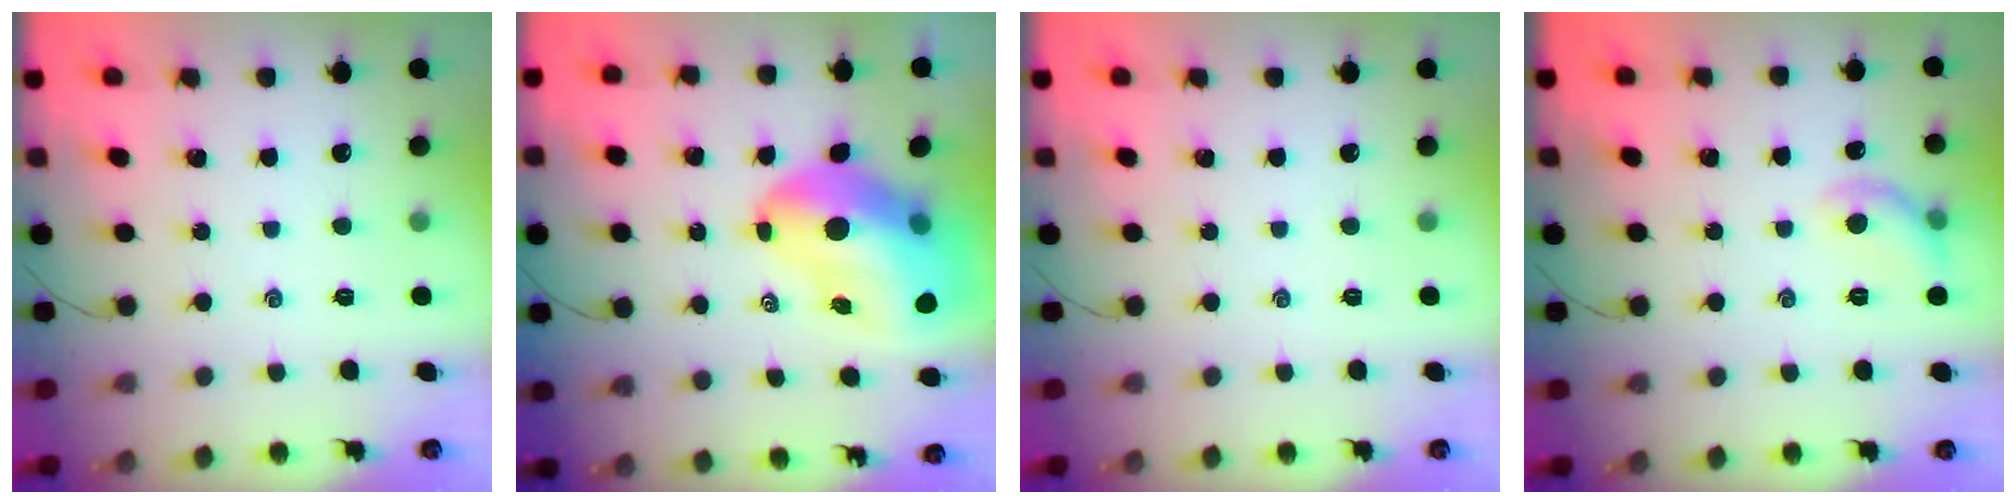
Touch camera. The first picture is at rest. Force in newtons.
{"total": 15.9, "press": 15.3, "slide": 4.4}
{"total": 0.0}
{"total": 7.6, "press": 7.5, "slide": 0.7}